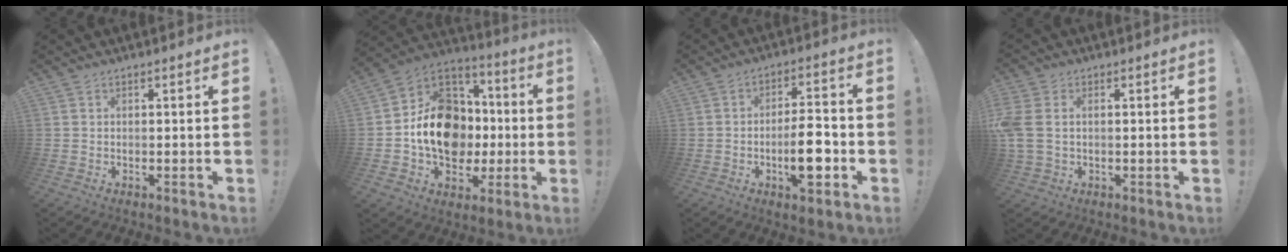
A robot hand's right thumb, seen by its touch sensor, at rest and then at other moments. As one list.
[{"total": 19.9, "force": [-2.0, 15.7, 12.0], "torque": [-0.189, 0.029, -0.020]}, {"total": 11.0, "force": [-3.5, 4.2, 9.5], "torque": [-0.148, 0.011, -0.061]}, {"total": 6.3, "force": [0.7, 4.6, 4.3], "torque": [-0.102, 0.000, 0.014]}]